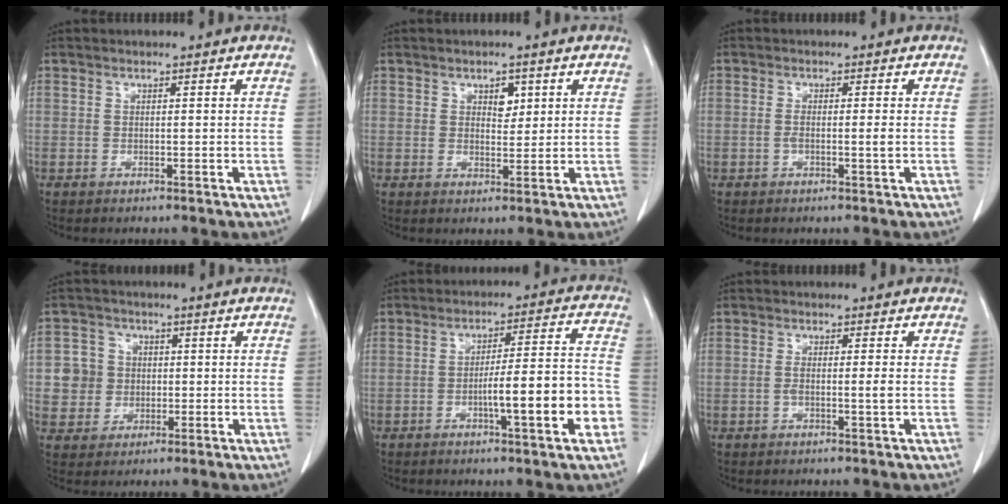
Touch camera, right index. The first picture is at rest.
{"total": 2.6, "force": [1.2, 1.5, 1.8], "torque": [-0.022, -0.001, 0.019]}
{"total": 1.8, "force": [-0.3, 0.0, 1.8], "torque": [-0.031, 0.002, -0.004]}
{"total": 5.6, "force": [0.3, 5.6, 0.8], "torque": [-0.015, 0.019, 0.011]}
{"total": 11.6, "force": [-3.8, 1.0, 10.9], "torque": [-0.155, 0.018, -0.051]}
{"total": 2.0, "force": [-0.3, 0.0, 1.9], "torque": [-0.034, 0.002, -0.005]}